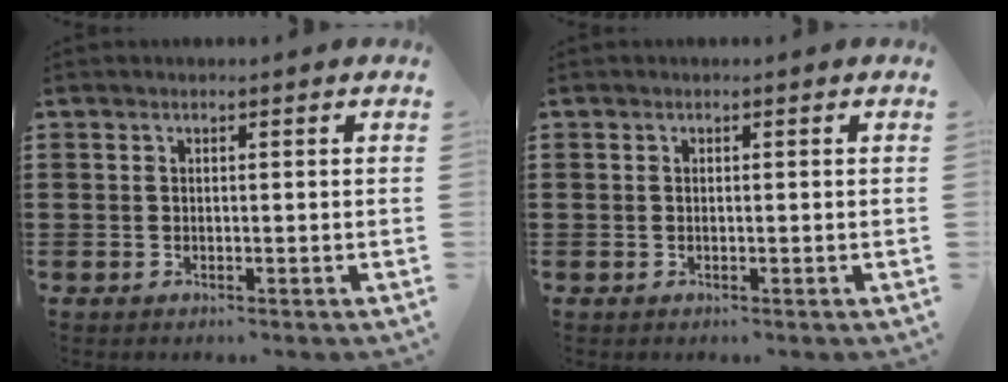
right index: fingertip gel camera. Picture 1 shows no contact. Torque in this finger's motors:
{"motor_torque": [-0.91, 1.23, 0.01, 0.01]}